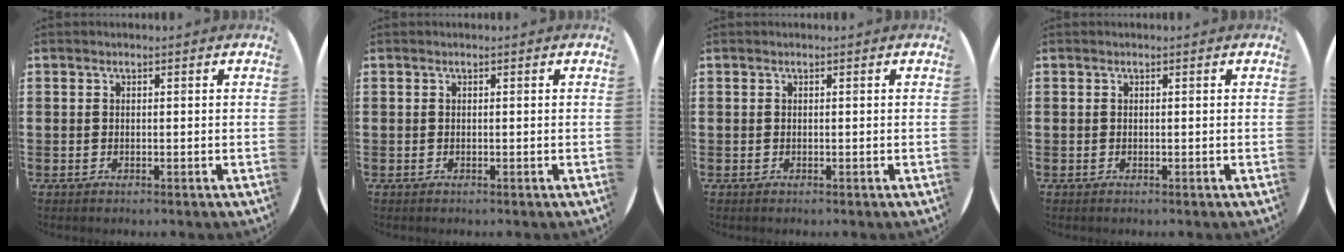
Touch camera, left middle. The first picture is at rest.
{"total": 0.0}
{"total": 0.0}
{"total": 0.0}